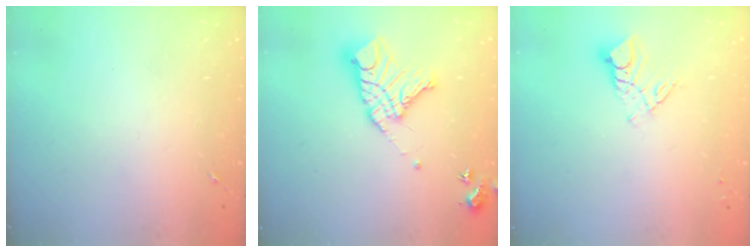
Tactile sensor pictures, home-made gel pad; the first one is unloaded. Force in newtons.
{"total": 16.3, "press": 16.2, "slide": 2.0}
{"total": 9.2, "press": 9.1, "slide": 0.8}